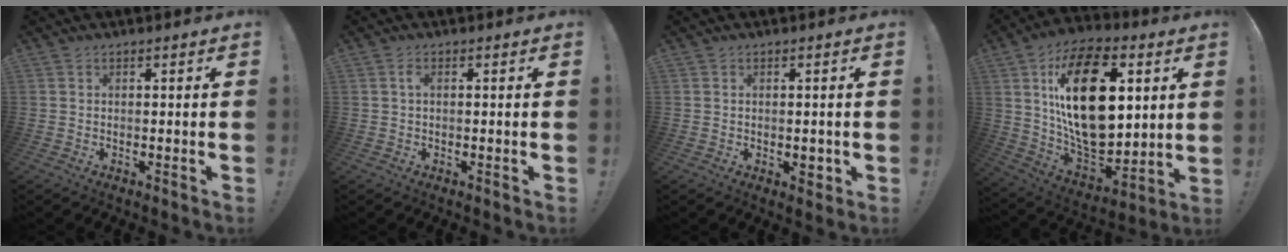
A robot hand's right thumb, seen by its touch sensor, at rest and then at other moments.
{"total": 1.3, "force": [0.1, 0.3, 1.2], "torque": [-0.030, 0.005, 0.001]}
{"total": 2.0, "force": [-0.1, 1.6, 1.1], "torque": [-0.008, 0.000, -0.003]}
{"total": 28.6, "force": [6.6, 16.6, 22.2], "torque": [-0.411, -0.031, 0.118]}